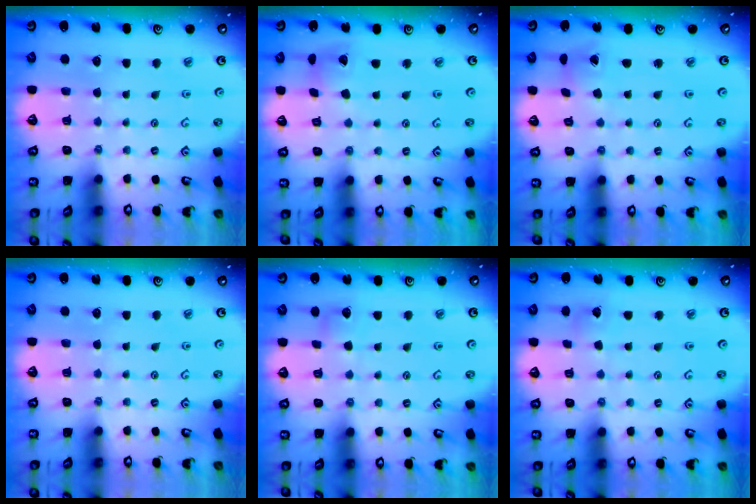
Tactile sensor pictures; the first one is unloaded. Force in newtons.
{"total": 8.5, "press": 8.4, "slide": 1.2}
{"total": 2.4, "press": 2.4, "slide": 0.3}
{"total": 0.0}
{"total": 5.1, "press": 5.1, "slide": 0.6}
{"total": 3.2, "press": 3.2, "slide": 0.3}